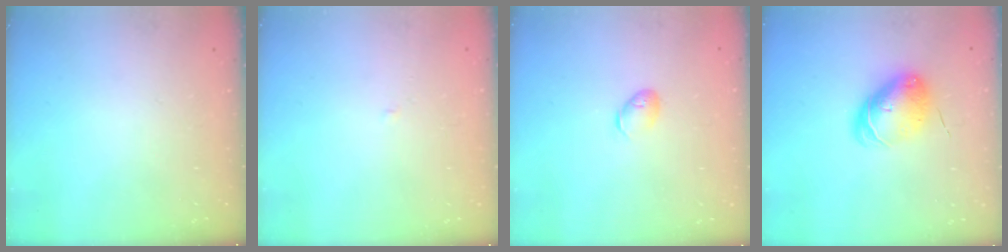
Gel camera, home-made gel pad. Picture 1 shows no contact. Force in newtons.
{"total": 1.9, "press": 1.9, "slide": 0.3}
{"total": 5.8, "press": 5.7, "slide": 0.9}
{"total": 8.8, "press": 8.7, "slide": 1.2}